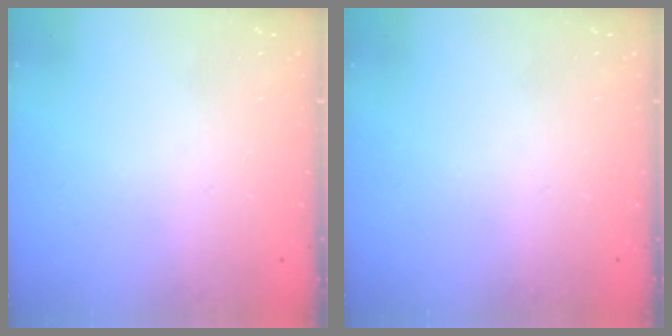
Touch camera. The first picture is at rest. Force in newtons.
{"total": 0.0}